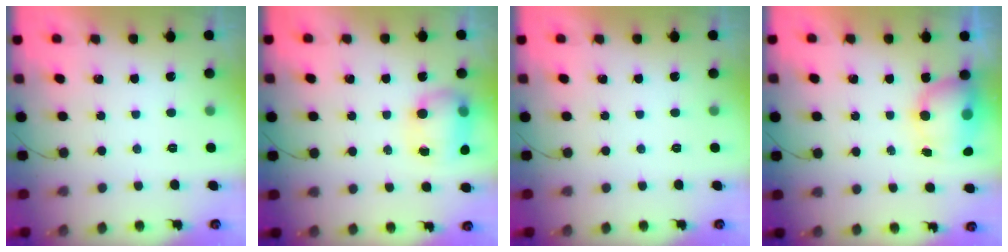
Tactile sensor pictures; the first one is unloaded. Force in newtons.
{"total": 11.2, "press": 9.3, "slide": 6.2}
{"total": 0.0}
{"total": 7.5, "press": 7.4, "slide": 1.6}